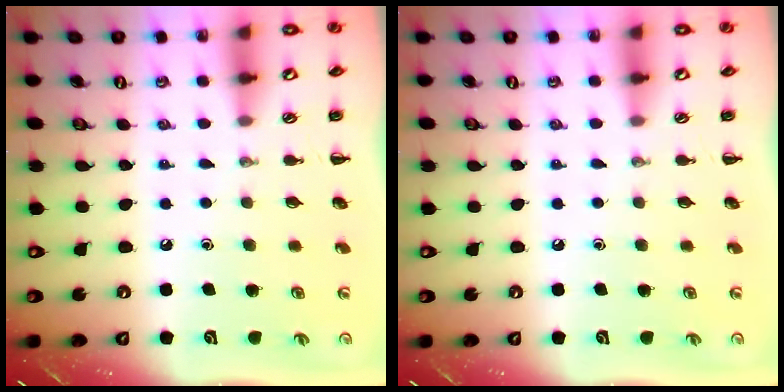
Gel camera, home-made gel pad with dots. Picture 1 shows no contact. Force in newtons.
{"total": 0.0}